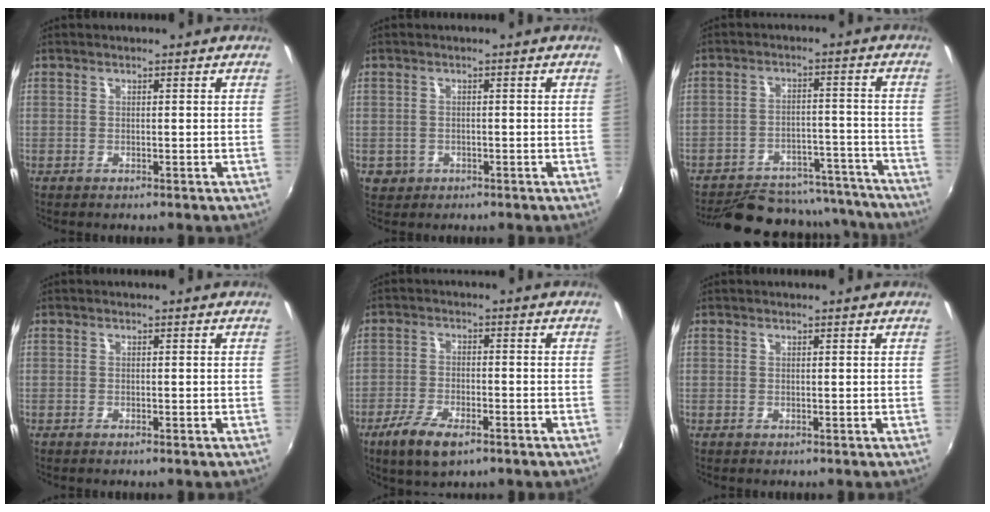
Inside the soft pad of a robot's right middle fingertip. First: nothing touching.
{"total": 3.0, "force": [-1.0, 2.7, 0.9], "torque": [-0.025, -0.004, -0.011]}
{"total": 22.5, "force": [-20.0, 7.2, 7.4], "torque": [-0.146, 0.029, -0.251]}
{"total": 0.7, "force": [-0.6, 0.1, 0.3], "torque": [-0.005, -0.003, -0.012]}
{"total": 8.6, "force": [-5.4, 3.0, 6.0], "torque": [-0.143, -0.023, -0.098]}
{"total": 0.0}